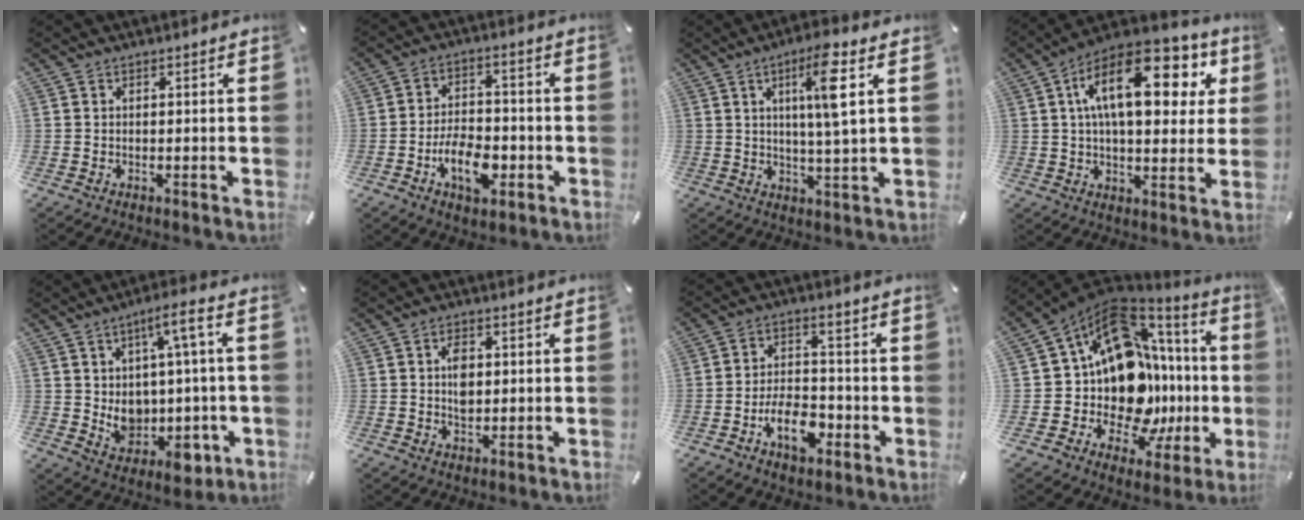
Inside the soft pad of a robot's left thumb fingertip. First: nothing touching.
{"total": 10.1, "force": [-3.7, 5.9, 7.3], "torque": [-0.135, 0.009, -0.063]}
{"total": 10.0, "force": [3.7, 0.8, 9.3], "torque": [-0.153, -0.006, 0.049]}
{"total": 20.3, "force": [7.0, 9.8, 16.4], "torque": [-0.272, -0.013, 0.109]}
{"total": 11.3, "force": [1.8, 6.7, 8.9], "torque": [-0.123, -0.011, 0.038]}
{"total": 4.5, "force": [0.7, 2.8, 3.5], "torque": [-0.050, -0.003, 0.005]}
{"total": 10.0, "force": [-4.1, 6.1, 6.8], "torque": [-0.113, 0.014, -0.073]}
{"total": 20.9, "force": [0.7, 14.3, 15.2], "torque": [-0.239, -0.097, 0.049]}